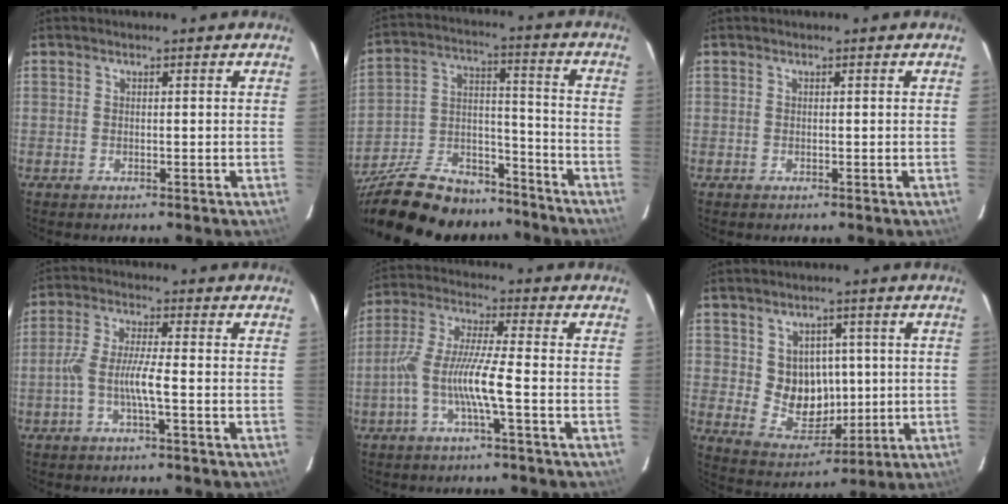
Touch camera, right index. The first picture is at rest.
{"total": 28.2, "force": [-22.2, 11.9, 12.8], "torque": [-0.278, 0.015, -0.340]}
{"total": 0.0}
{"total": 5.8, "force": [-2.0, 0.2, 5.5], "torque": [-0.118, 0.003, -0.037]}
{"total": 9.1, "force": [-3.1, 0.0, 8.6], "torque": [-0.182, 0.002, -0.059]}
{"total": 9.2, "force": [1.0, 8.1, 4.2], "torque": [-0.078, -0.001, 0.040]}